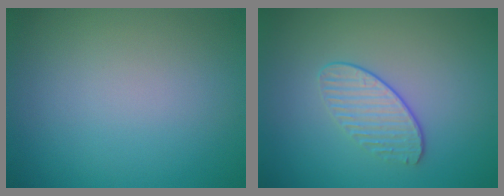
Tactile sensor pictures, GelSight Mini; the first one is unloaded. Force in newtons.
{"total": 1.9, "press": 1.5, "slide": 1.2}